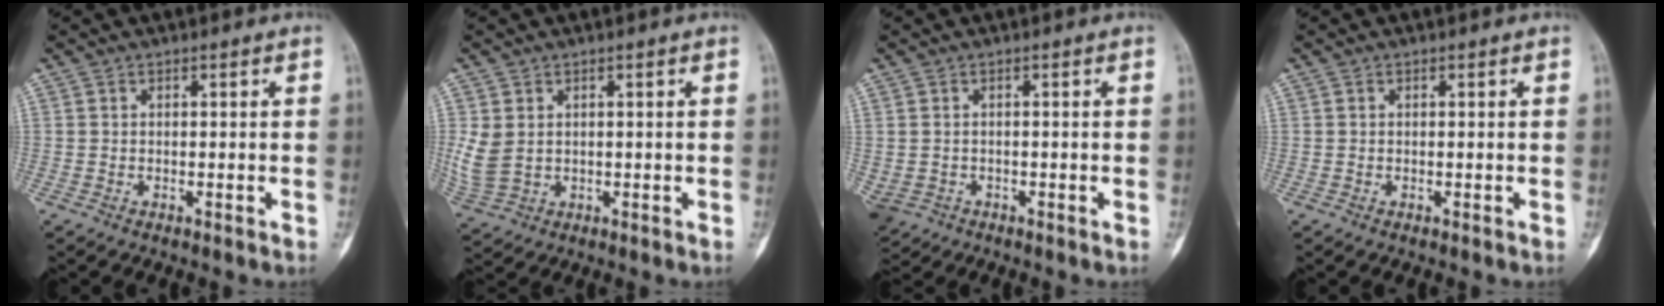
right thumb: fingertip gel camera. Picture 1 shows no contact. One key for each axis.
{"total": 5.6, "fx": 0.9, "fy": 4.3, "fz": 3.4, "tx": -0.079, "ty": -0.002, "tz": 0.034}
{"total": 5.4, "fx": -1.8, "fy": 4.5, "fz": 2.5, "tx": -0.074, "ty": 0.007, "tz": -0.018}
{"total": 0.0}